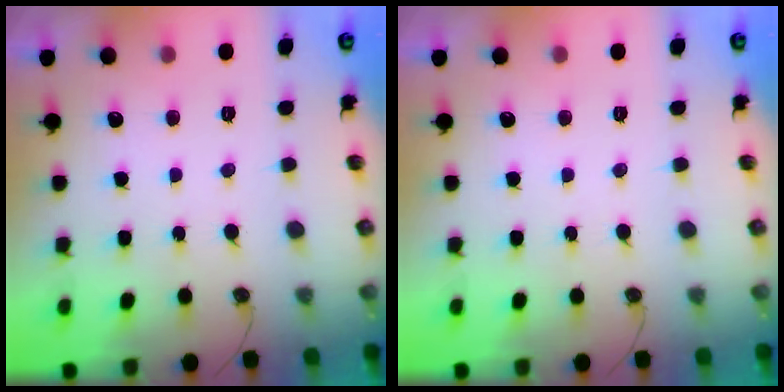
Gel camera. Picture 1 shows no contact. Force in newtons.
{"total": 0.0}